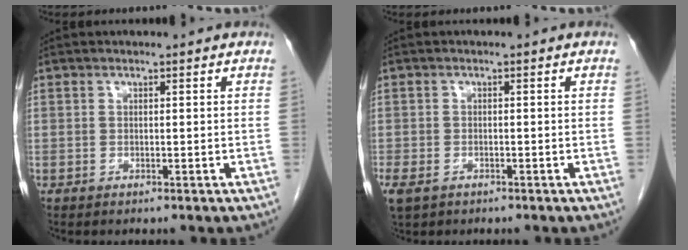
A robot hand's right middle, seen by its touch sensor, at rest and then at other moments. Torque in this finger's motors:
{"motor_torque": [1.11, -0.89, 0.40, 0.09]}